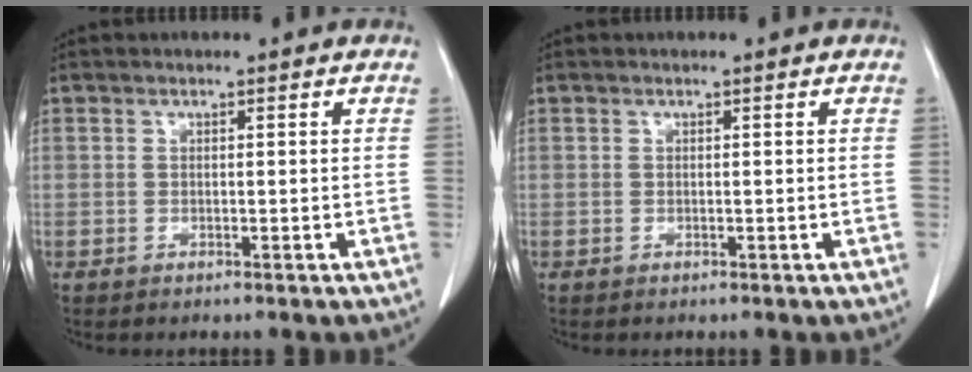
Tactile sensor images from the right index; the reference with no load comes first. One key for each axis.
{"total": 0.0}